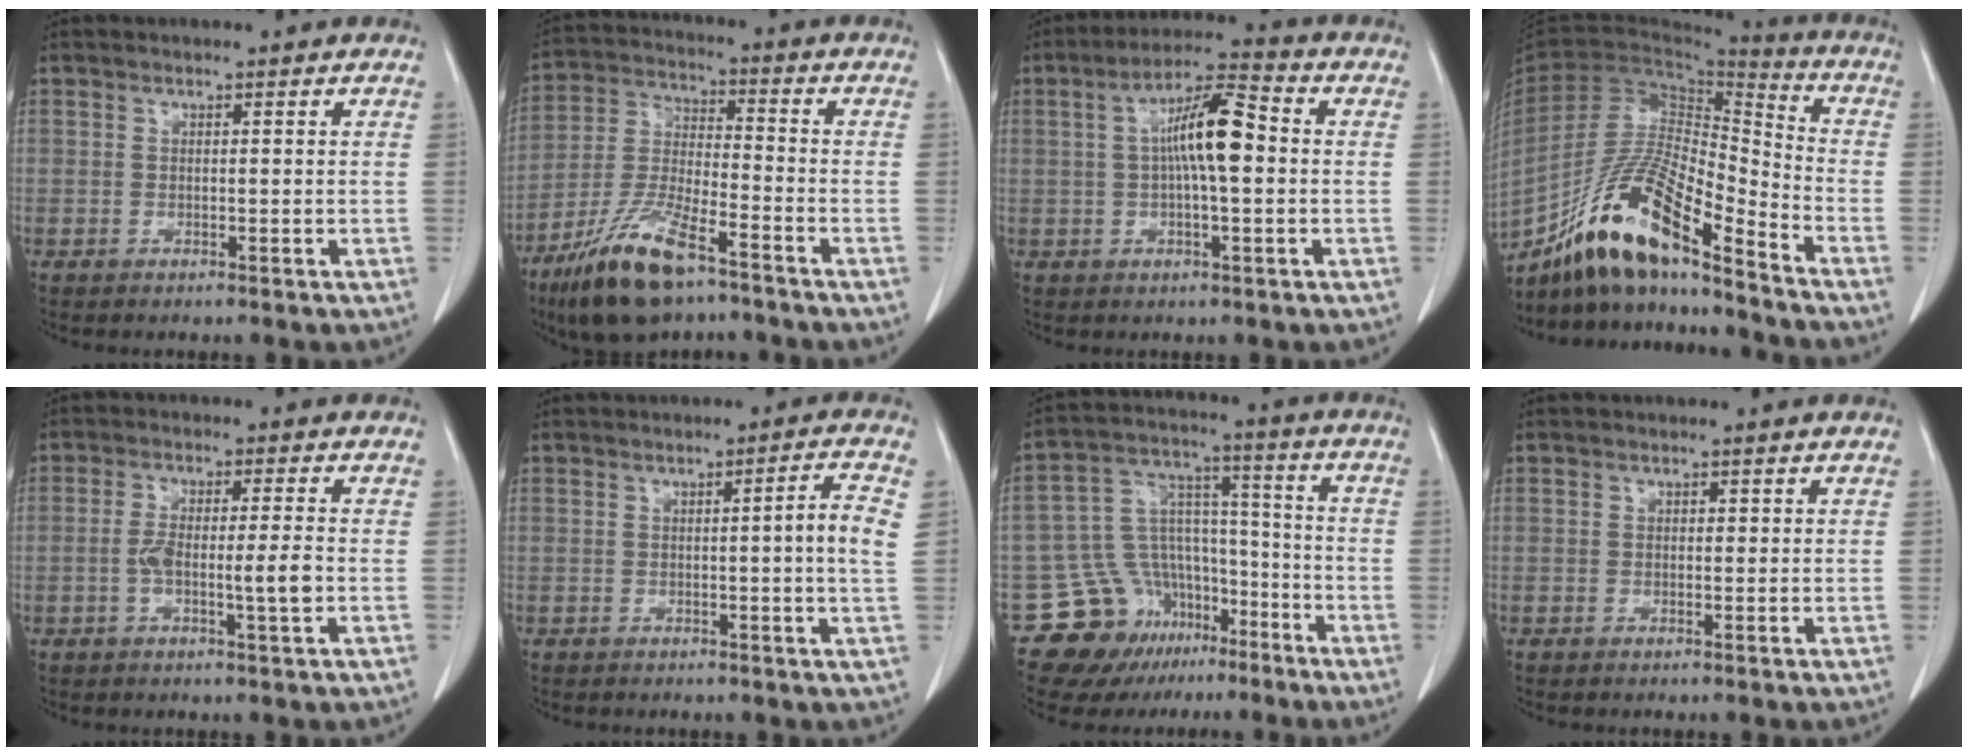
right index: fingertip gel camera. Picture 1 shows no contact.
{"total": 13.8, "force": [-9.1, 3.3, 9.9], "torque": [-0.208, -0.023, -0.166]}
{"total": 9.4, "force": [0.6, 1.7, 9.2], "torque": [-0.170, 0.021, 0.004]}
{"total": 17.5, "force": [-12.9, 2.5, 11.5], "torque": [-0.223, -0.008, -0.236]}
{"total": 6.0, "force": [-1.3, 0.5, 5.8], "torque": [-0.110, 0.001, -0.021]}
{"total": 4.7, "force": [0.3, -0.8, 4.6], "torque": [-0.067, 0.000, 0.003]}
{"total": 14.8, "force": [-8.9, 11.0, 4.3], "torque": [-0.073, 0.082, -0.130]}
{"total": 0.6, "force": [0.2, 0.4, 0.4], "torque": [-0.004, 0.001, 0.001]}